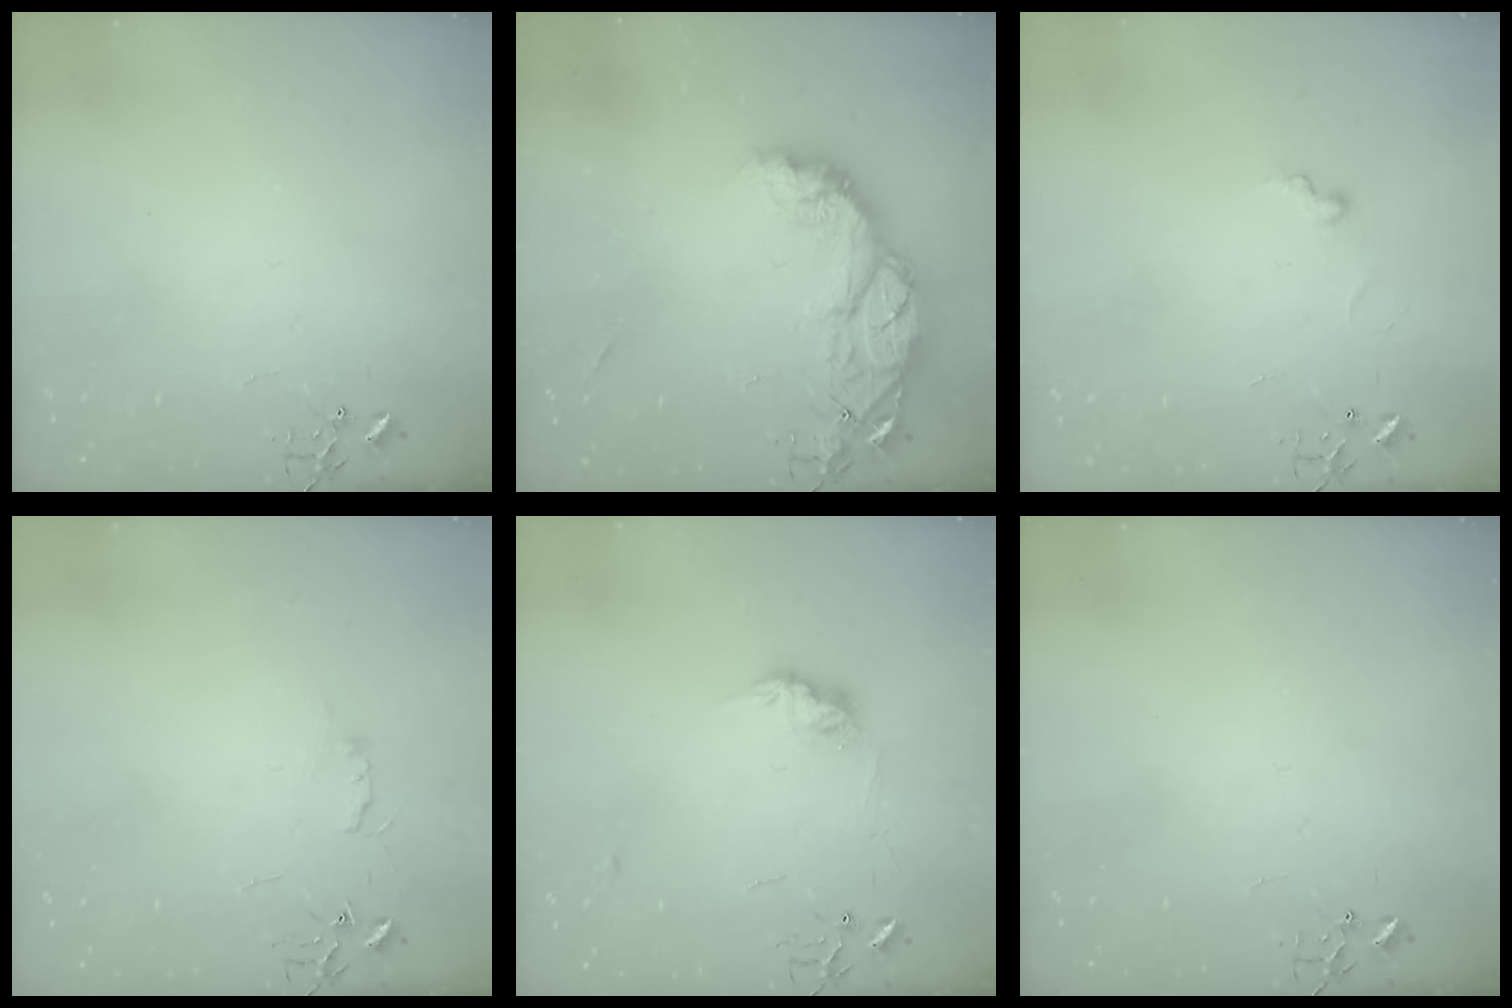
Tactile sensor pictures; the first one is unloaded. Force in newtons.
{"total": 15.7, "press": 15.7, "slide": 1.4}
{"total": 5.6, "press": 5.6, "slide": 0.5}
{"total": 4.4, "press": 4.4, "slide": 0.6}
{"total": 9.4, "press": 9.3, "slide": 0.5}
{"total": 0.0}